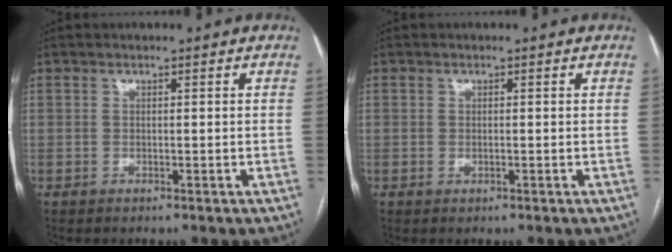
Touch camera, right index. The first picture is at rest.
{"total": 0.6, "force": [-0.1, 0.3, 0.6], "torque": [-0.012, -0.002, 0.000]}